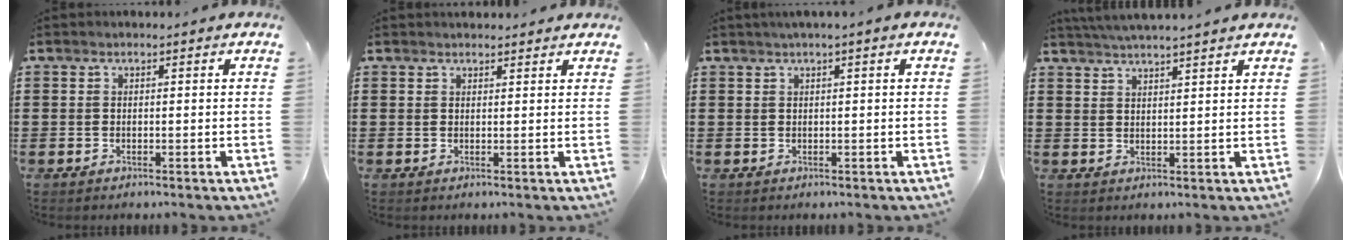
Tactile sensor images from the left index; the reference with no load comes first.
{"total": 1.0, "force": [0.9, 0.0, -0.3], "torque": [0.004, 0.001, 0.019]}
{"total": 1.0, "force": [0.4, -0.1, 0.9], "torque": [-0.017, -0.001, 0.008]}
{"total": 2.9, "force": [2.7, -0.9, 0.2], "torque": [-0.011, -0.008, 0.050]}